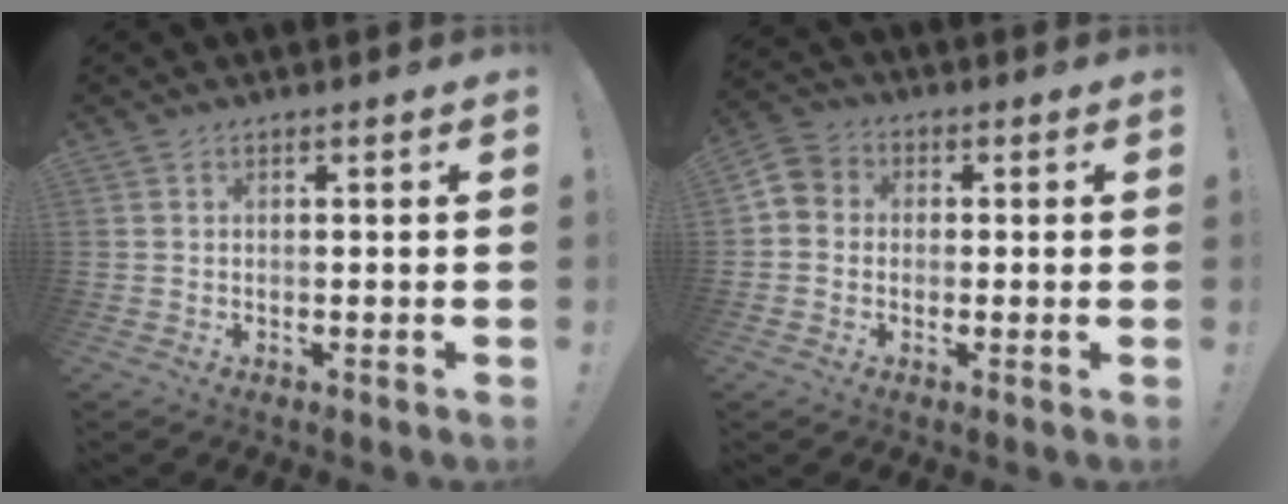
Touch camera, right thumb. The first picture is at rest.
{"total": 5.1, "force": [-1.0, 4.6, 1.9], "torque": [-0.033, 0.017, -0.019]}